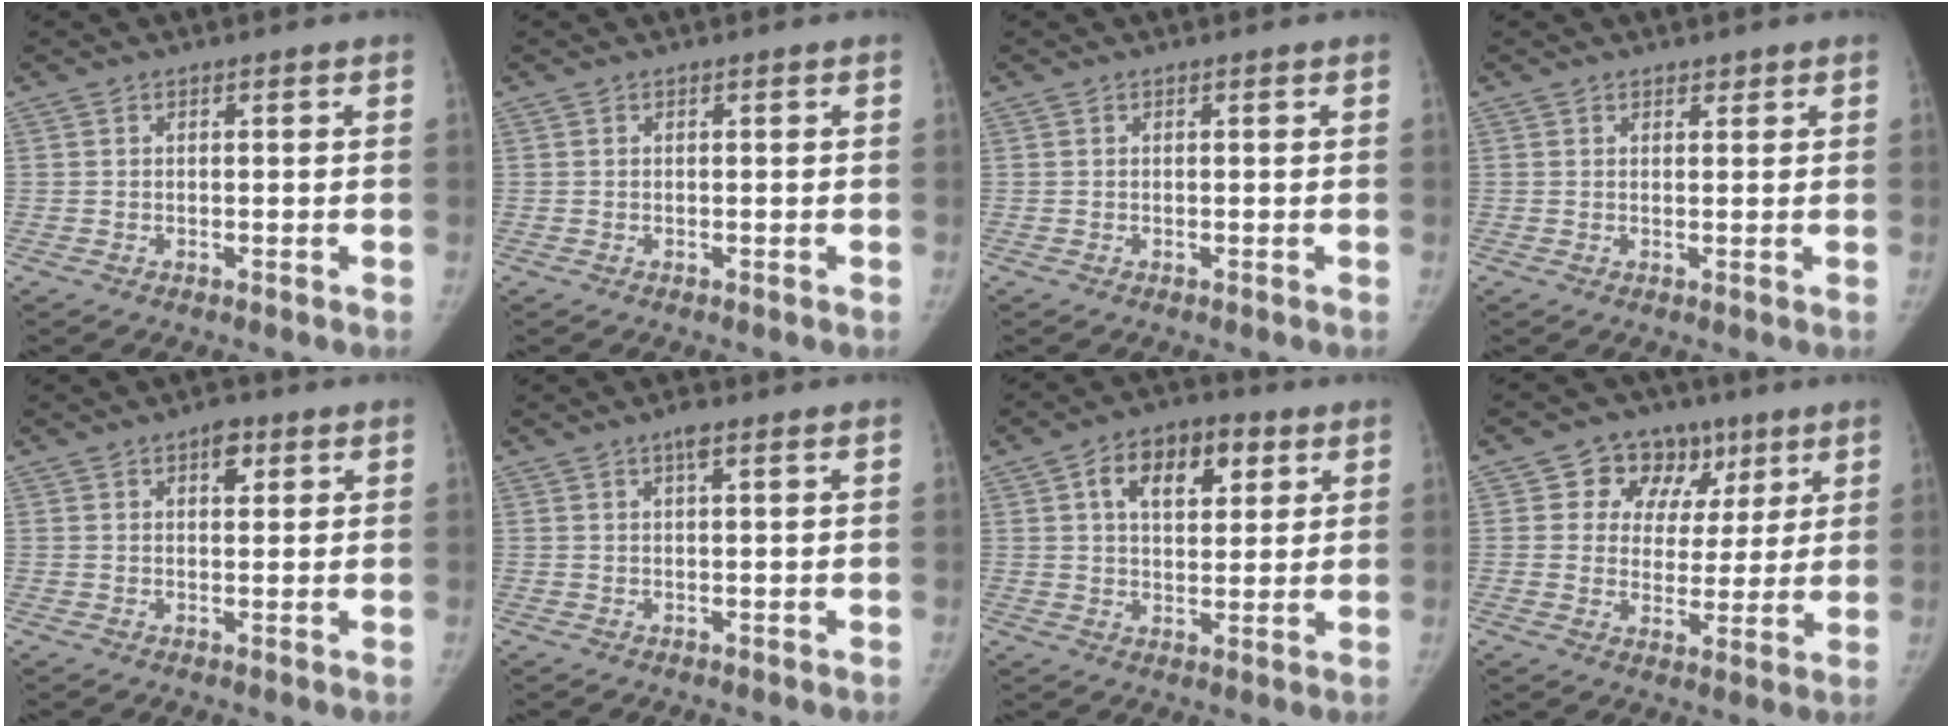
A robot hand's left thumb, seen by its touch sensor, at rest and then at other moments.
{"total": 0.0}
{"total": 0.0}
{"total": 1.0, "force": [0.8, 0.4, 0.3], "torque": [0.000, -0.006, 0.010]}
{"total": 3.5, "force": [1.8, 1.7, 2.4], "torque": [-0.023, -0.005, 0.023]}
{"total": 2.2, "force": [1.1, 0.1, 1.9], "torque": [-0.038, 0.001, 0.017]}
{"total": 11.2, "force": [4.4, 6.4, 8.0], "torque": [-0.097, -0.001, 0.064]}
{"total": 11.2, "force": [5.4, 9.1, 3.8], "torque": [-0.008, -0.007, 0.080]}